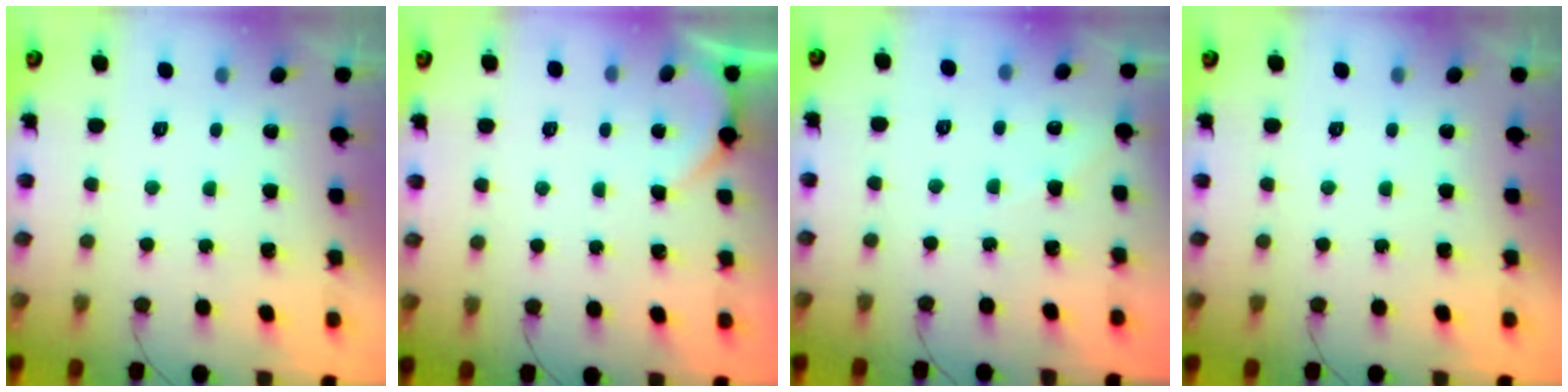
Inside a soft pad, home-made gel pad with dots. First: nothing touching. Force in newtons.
{"total": 1.6, "press": 1.6, "slide": 0.3}
{"total": 3.7, "press": 3.7, "slide": 0.6}
{"total": 0.0}